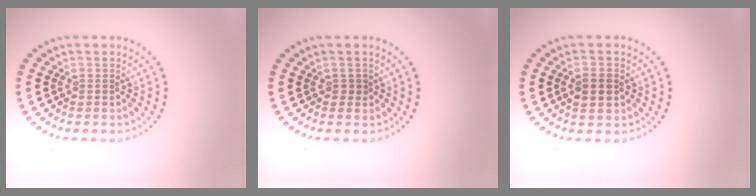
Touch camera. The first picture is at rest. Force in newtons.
{"total": 0.6, "press": 0.6, "slide": 0.1}
{"total": 2.4, "press": 2.4, "slide": 0.1}